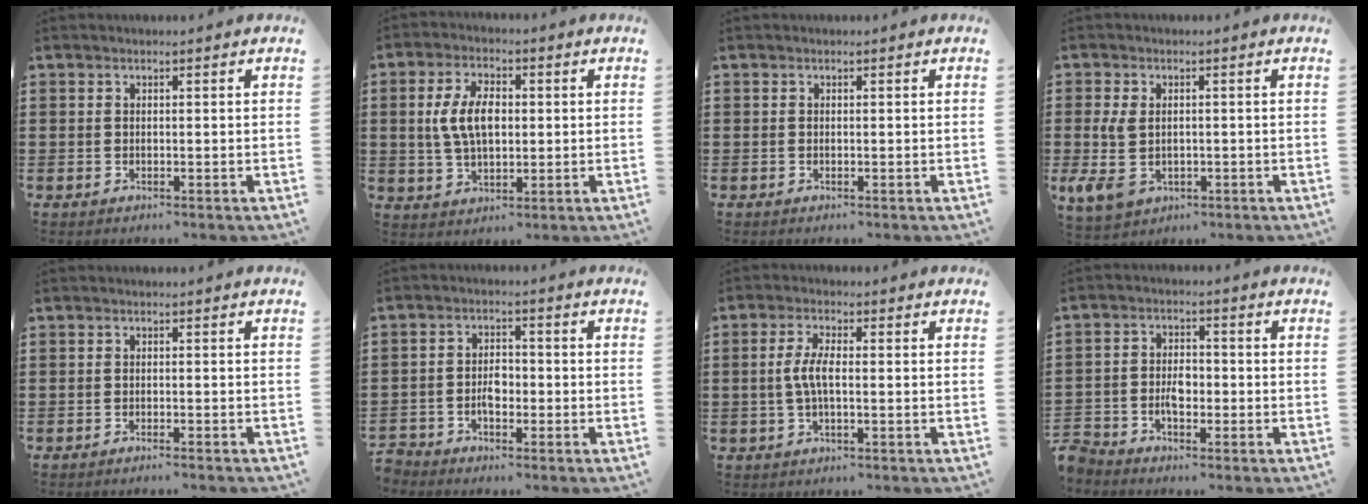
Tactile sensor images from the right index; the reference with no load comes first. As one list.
[{"total": 7.5, "force": [0.6, 4.1, 6.3], "torque": [-0.147, 0.006, 0.003]}, {"total": 0.0}, {"total": 5.8, "force": [-0.4, 3.7, 4.5], "torque": [-0.129, -0.007, -0.017]}, {"total": 1.1, "force": [-1.1, -0.2, 0.2], "torque": [-0.005, 0.000, -0.021]}, {"total": 3.5, "force": [-1.8, 2.1, 2.1], "torque": [-0.041, 0.008, -0.038]}, {"total": 4.4, "force": [-0.4, 1.4, 4.2], "torque": [-0.098, -0.005, -0.016]}, {"total": 4.1, "force": [-2.2, 2.4, 2.4], "torque": [-0.060, 0.005, -0.048]}]